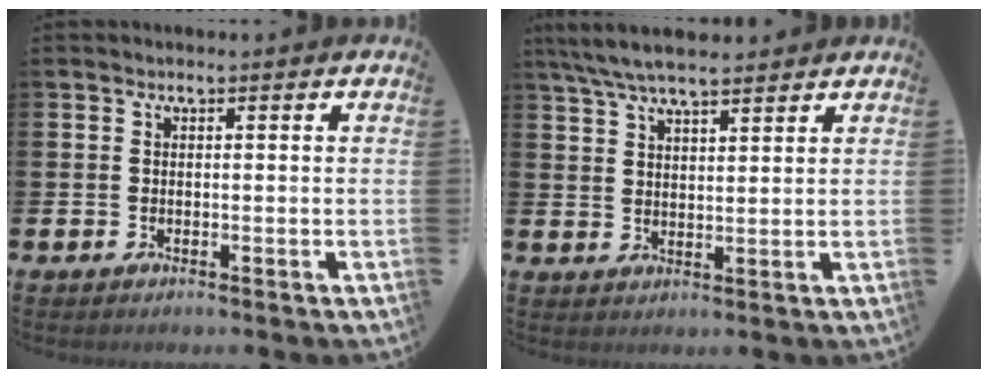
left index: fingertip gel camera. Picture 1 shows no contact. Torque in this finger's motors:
{"motor_torque": [0.93, -1.21, 0.16, 0.21]}